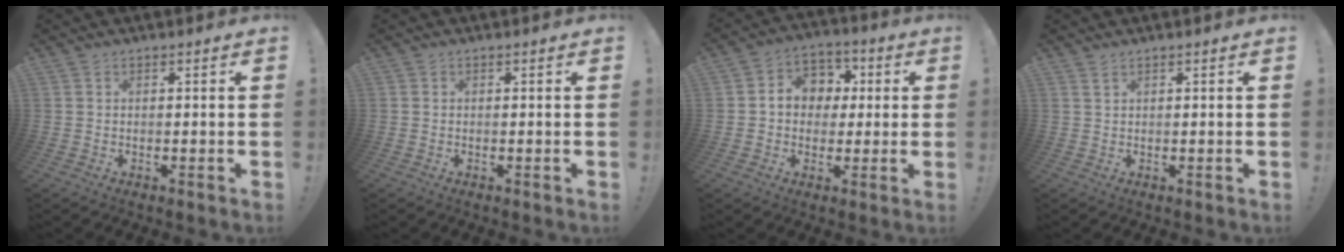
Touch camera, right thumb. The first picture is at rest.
{"total": 0.0}
{"total": 9.3, "force": [0.7, 8.4, 4.0], "torque": [-0.046, 0.006, 0.019]}
{"total": 1.4, "force": [0.9, 0.4, 0.9], "torque": [-0.025, 0.003, 0.018]}